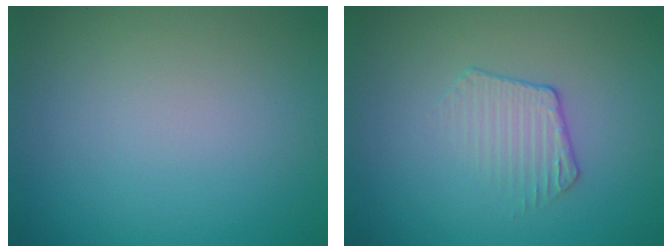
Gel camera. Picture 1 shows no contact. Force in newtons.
{"total": 1.8, "press": 1.1, "slide": 1.4}